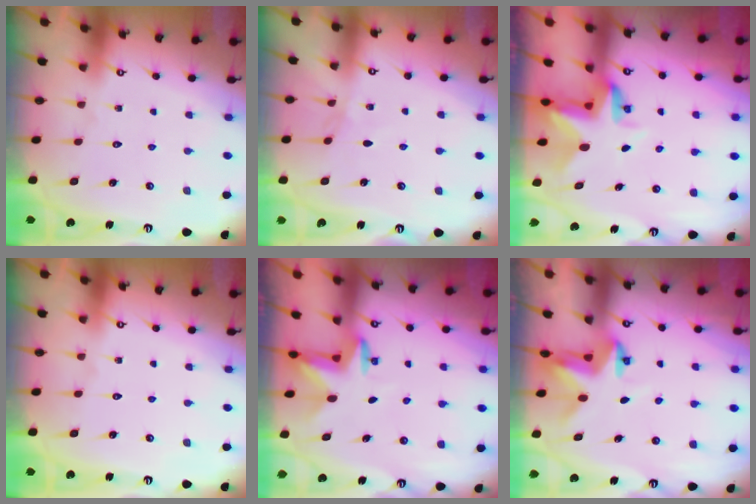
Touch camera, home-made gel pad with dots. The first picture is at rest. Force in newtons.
{"total": 2.9, "press": 2.9, "slide": 0.4}
{"total": 3.6, "press": 3.6, "slide": 0.1}
{"total": 0.0}
{"total": 3.2, "press": 3.1, "slide": 0.7}
{"total": 3.2, "press": 3.2, "slide": 0.0}